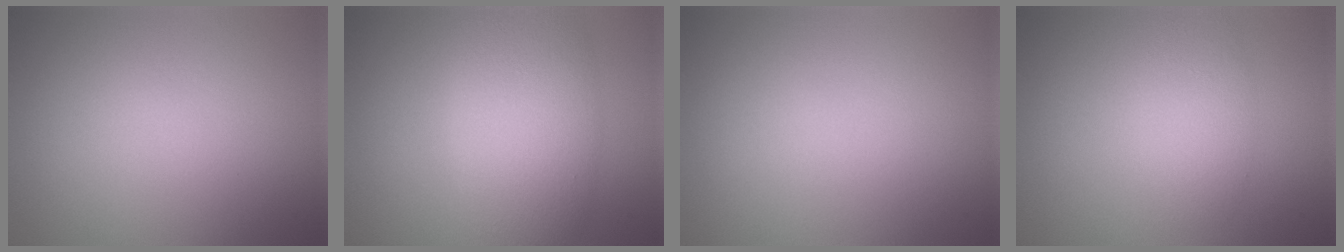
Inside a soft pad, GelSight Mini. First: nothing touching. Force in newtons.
{"total": 6.8, "press": 6.8, "slide": 0.5}
{"total": 0.0}
{"total": 2.6, "press": 2.6, "slide": 0.0}